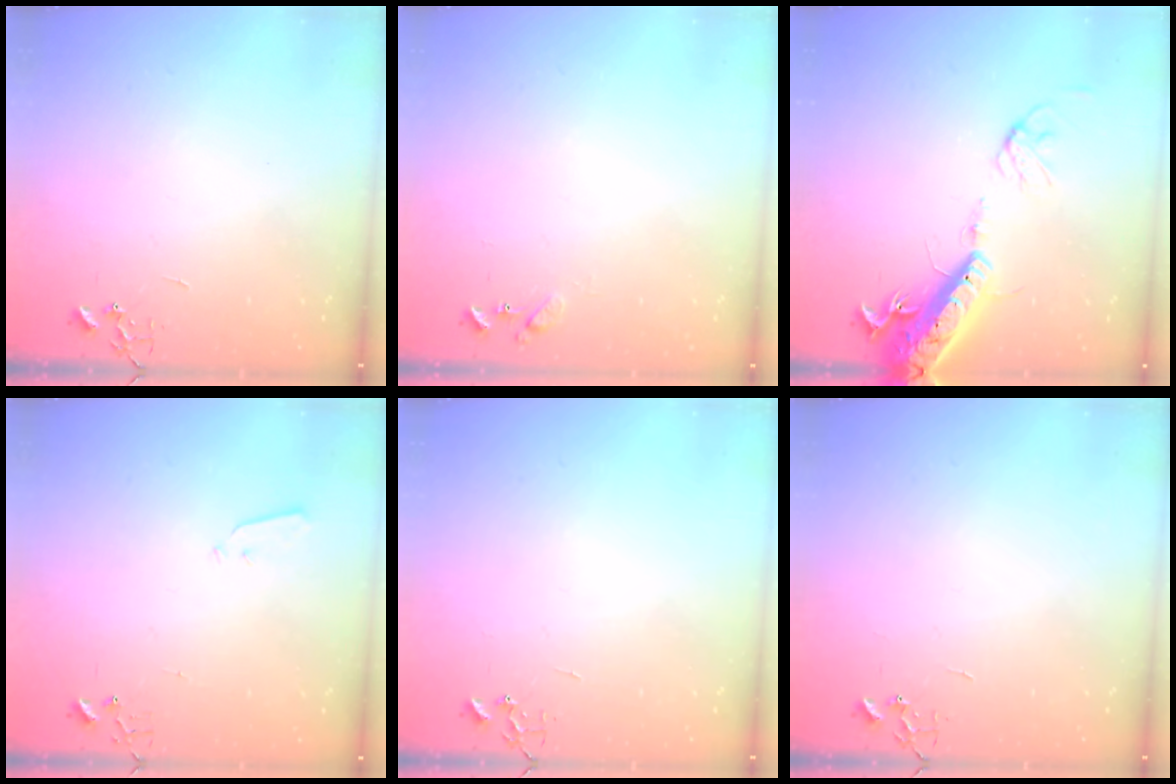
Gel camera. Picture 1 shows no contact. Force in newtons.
{"total": 6.7, "press": 6.6, "slide": 0.8}
{"total": 18.0, "press": 17.6, "slide": 4.1}
{"total": 3.0, "press": 2.9, "slide": 0.7}
{"total": 0.0}
{"total": 0.0}